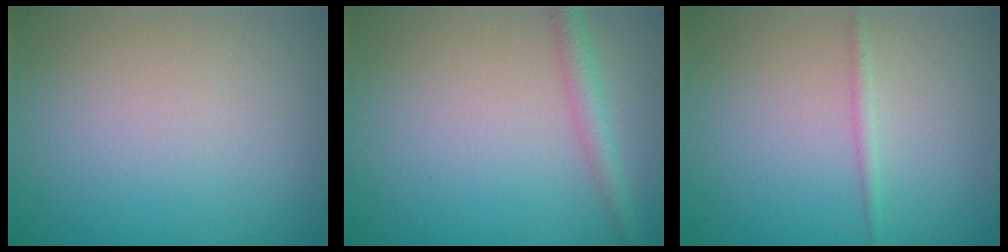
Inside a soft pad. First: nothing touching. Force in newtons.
{"total": 2.2, "press": 2.2, "slide": 0.1}
{"total": 0.8, "press": 0.8, "slide": 0.1}